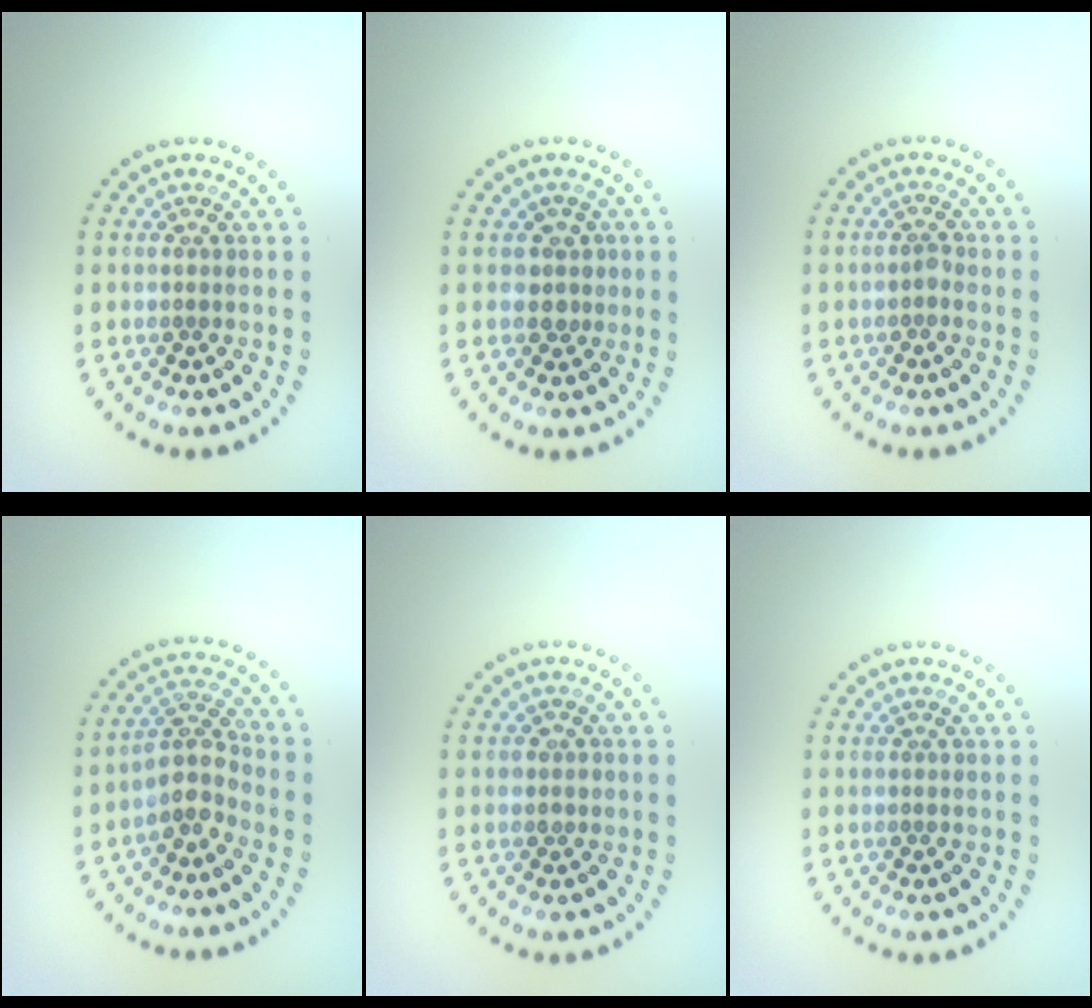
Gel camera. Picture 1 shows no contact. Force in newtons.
{"total": 1.5, "press": 1.2, "slide": 0.9}
{"total": 0.7, "press": 0.6, "slide": 0.3}
{"total": 2.9, "press": 2.4, "slide": 1.7}
{"total": 0.9, "press": 0.9, "slide": 0.4}
{"total": 0.0}